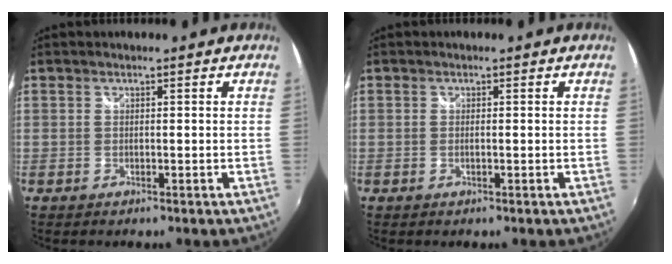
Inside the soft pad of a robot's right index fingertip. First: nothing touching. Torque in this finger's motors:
{"motor_torque": [-0.33, -0.02, -0.01, -0.01]}